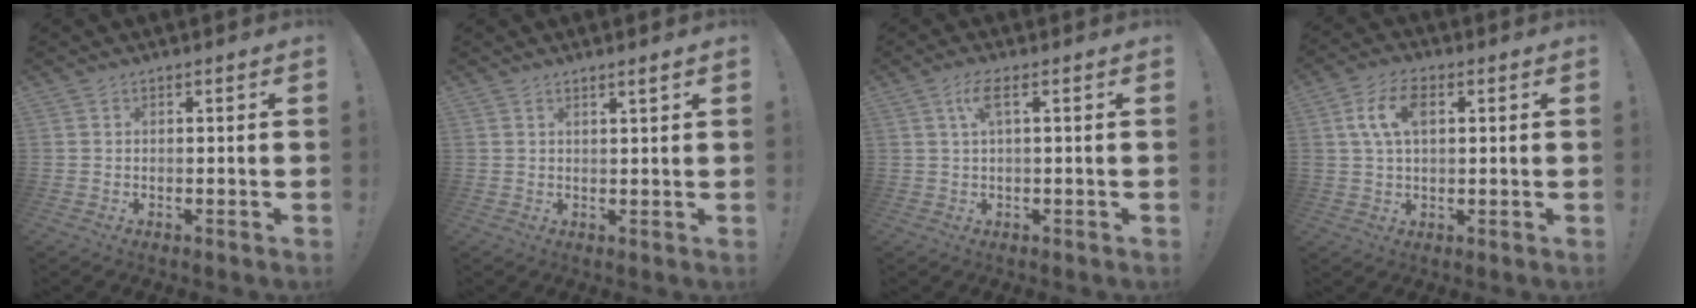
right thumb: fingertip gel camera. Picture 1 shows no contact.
{"total": 1.9, "force": [1.4, -0.2, 1.3], "torque": [-0.012, -0.009, 0.022]}
{"total": 4.4, "force": [1.2, 0.8, 4.2], "torque": [-0.078, 0.001, 0.018]}
{"total": 8.6, "force": [2.4, 5.1, 6.6], "torque": [-0.117, 0.007, 0.045]}